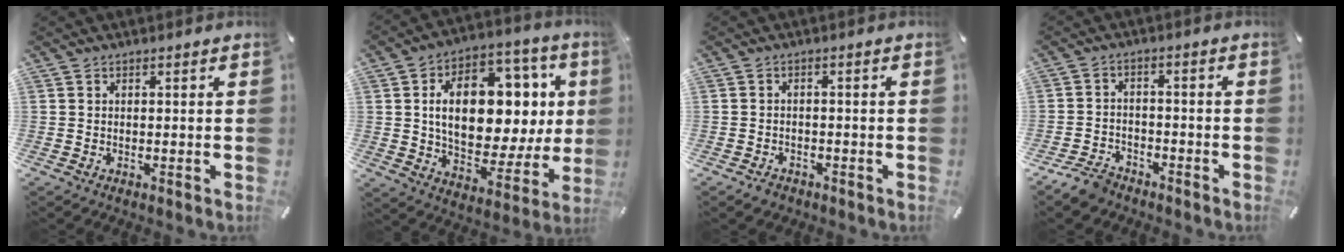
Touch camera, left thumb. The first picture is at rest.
{"total": 20.1, "force": [4.3, 12.9, 14.8], "torque": [-0.232, -0.021, 0.078]}
{"total": 2.1, "force": [-1.6, 1.2, 0.5], "torque": [-0.009, 0.009, -0.033]}
{"total": 5.7, "force": [-4.6, 2.8, 1.8], "torque": [-0.042, 0.023, -0.088]}